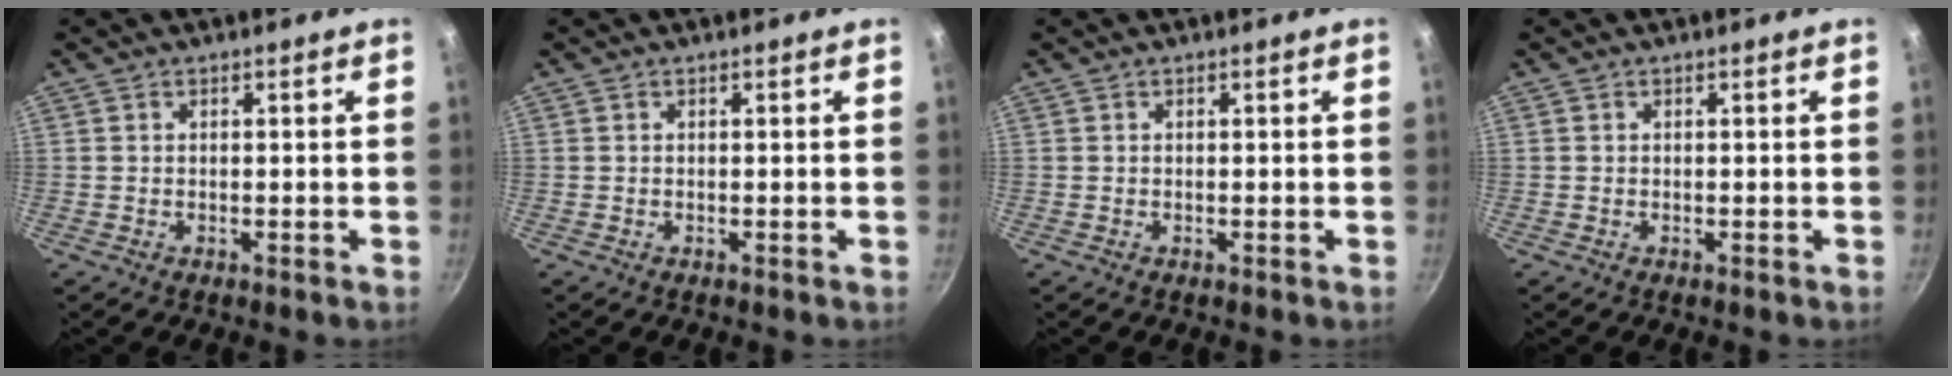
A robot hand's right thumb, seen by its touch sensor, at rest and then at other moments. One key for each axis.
{"total": 0.0}
{"total": 0.0}
{"total": 0.0}